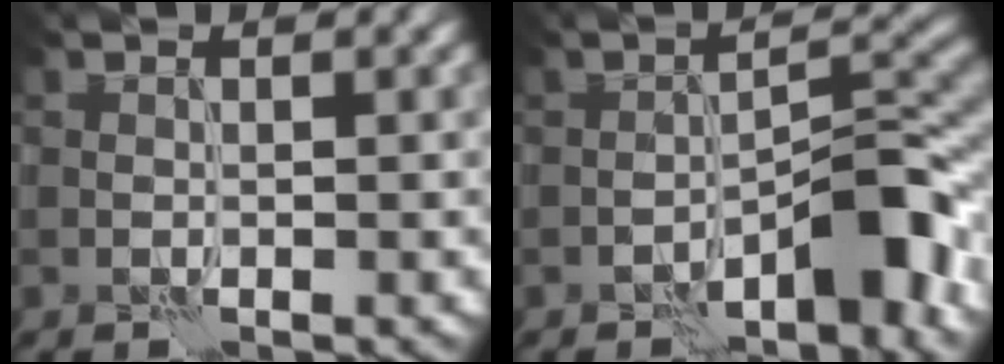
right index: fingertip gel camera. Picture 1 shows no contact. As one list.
[{"total": 7.0, "force": [-4.4, 2.3, 4.9], "torque": [-0.058, 0.022, -0.072]}]